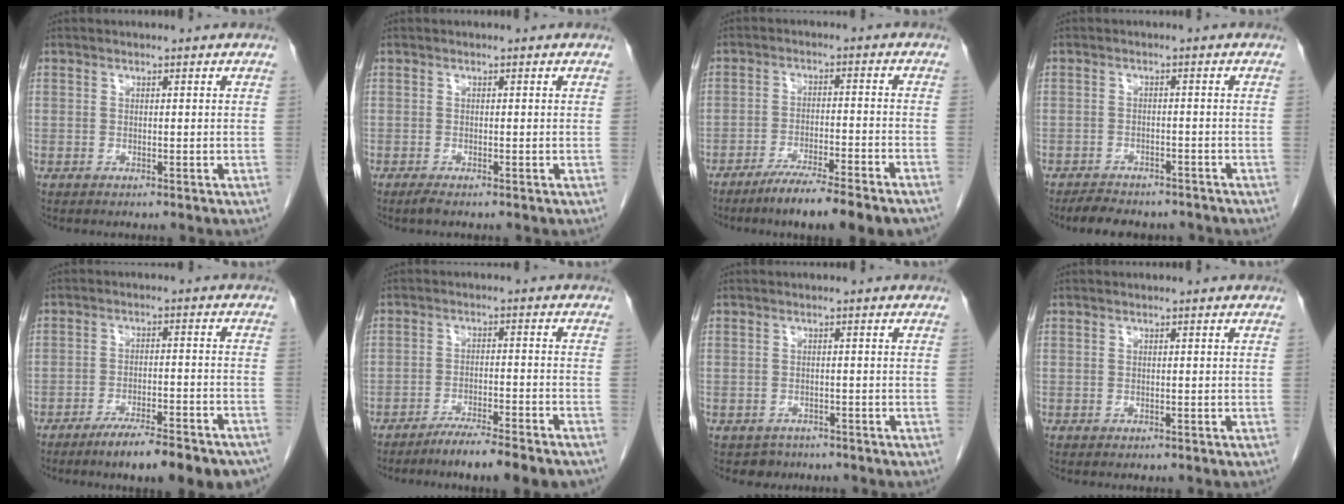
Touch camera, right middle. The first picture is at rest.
{"total": 1.0, "force": [-0.8, 0.0, 0.6], "torque": [-0.019, -0.005, -0.015]}
{"total": 11.1, "force": [-8.7, 0.2, 6.9], "torque": [-0.091, -0.023, -0.133]}
{"total": 7.4, "force": [-6.5, 2.6, 2.5], "torque": [-0.041, -0.001, -0.087]}
{"total": 13.7, "force": [-10.9, 2.0, 8.0], "torque": [-0.079, 0.008, -0.157]}
{"total": 8.8, "force": [-7.2, 0.0, 5.2], "torque": [-0.064, -0.016, -0.112]}
{"total": 2.5, "force": [-1.8, 1.6, -0.3], "torque": [-0.003, 0.005, -0.027]}
{"total": 0.0}